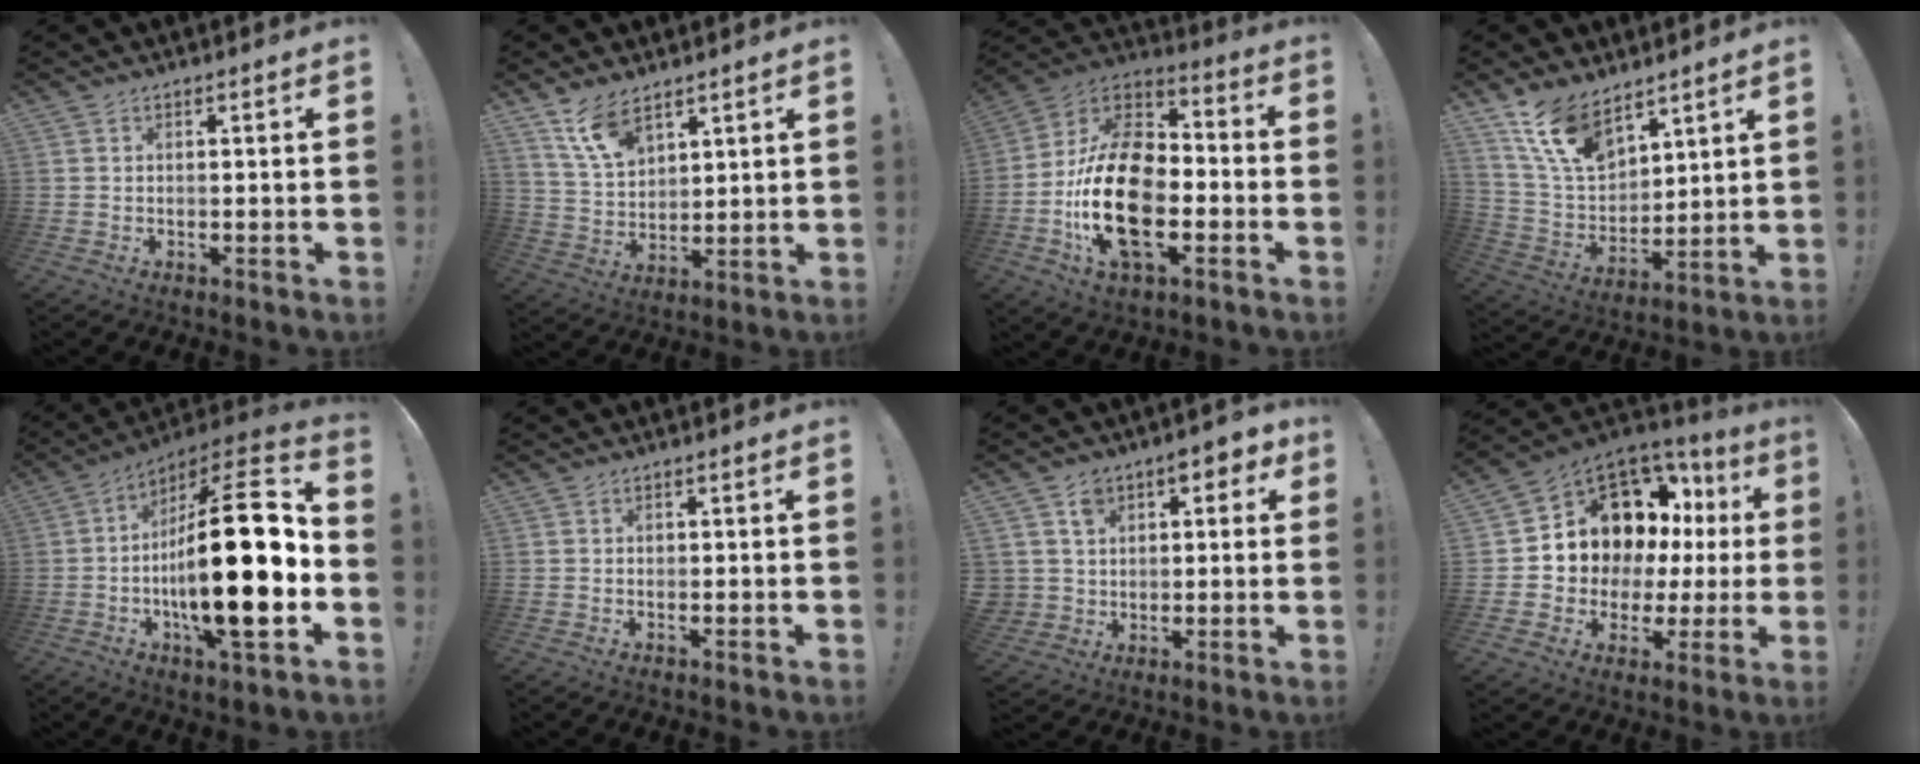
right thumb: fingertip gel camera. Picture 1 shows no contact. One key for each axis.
{"total": 11.1, "fx": 7.8, "fy": 5.6, "fz": 5.5, "tx": -0.114, "ty": -0.034, "tz": 0.153}
{"total": 24.5, "fx": -5.8, "fy": 14.8, "fz": 18.7, "tx": -0.348, "ty": 0.029, "tz": -0.090}
{"total": 14.8, "fx": 10.5, "fy": 7.4, "fz": 7.4, "tx": -0.155, "ty": -0.057, "tz": 0.203}
{"total": 28.2, "fx": -3.6, "fy": 8.5, "fz": 26.7, "tx": -0.446, "ty": 0.008, "tz": -0.063}
{"total": 0.7, "fx": 0.1, "fy": 0.7, "fz": 0.1, "tx": 0.002, "ty": 0.002, "tz": 0.000}
{"total": 7.7, "fx": 3.5, "fy": 6.3, "fz": 2.6, "tx": -0.029, "ty": -0.016, "tz": 0.065}
{"total": 12.4, "fx": 6.4, "fy": 8.9, "fz": 5.8, "tx": -0.084, "ty": -0.065, "tz": 0.135}